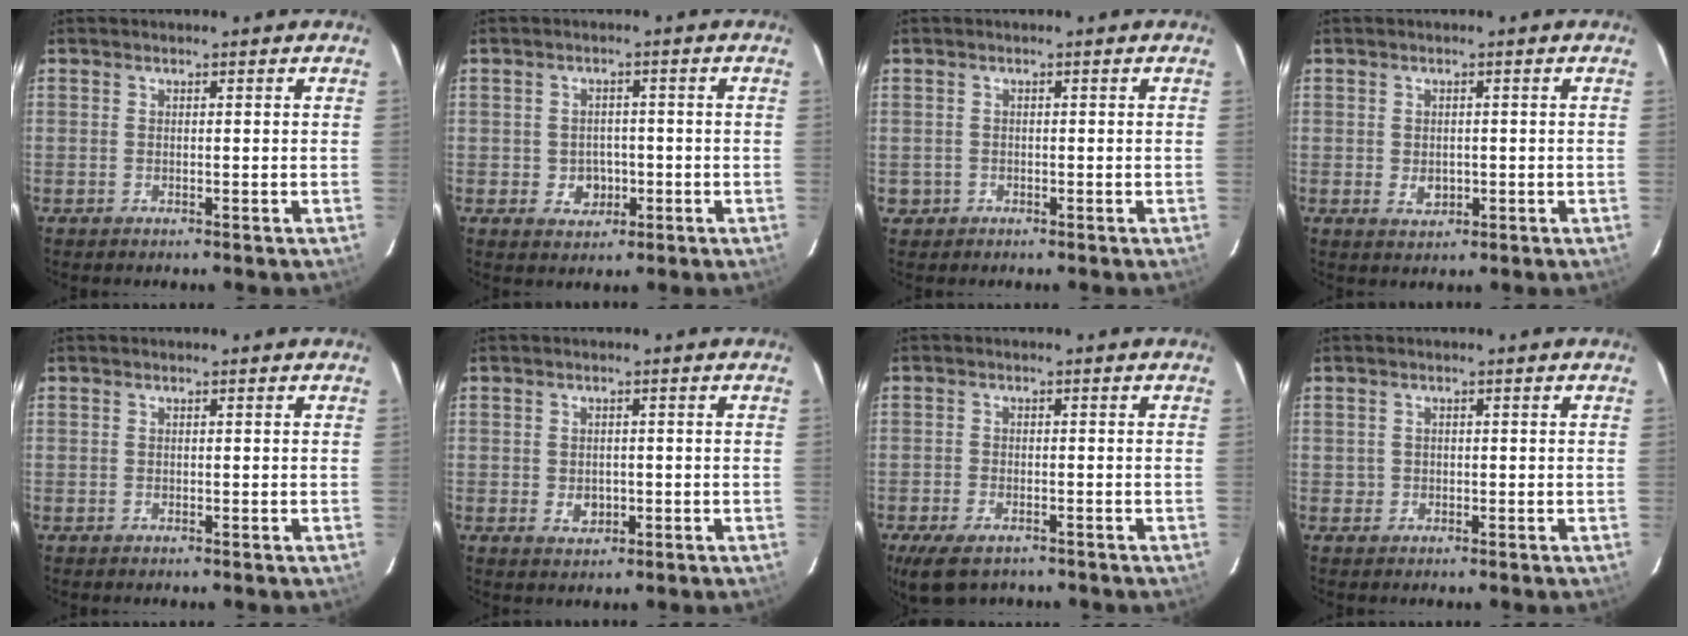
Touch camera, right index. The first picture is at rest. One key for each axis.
{"total": 4.0, "fx": -0.8, "fy": 3.7, "fz": 1.2, "tx": -0.030, "ty": 0.010, "tz": 0.000}
{"total": 2.1, "fx": -0.5, "fy": 2.1, "fz": 0.1, "tx": -0.002, "ty": 0.008, "tz": -0.003}
{"total": 2.6, "fx": -0.3, "fy": 2.2, "fz": 1.4, "tx": -0.023, "ty": -0.001, "tz": -0.001}
{"total": 0.0}
{"total": 2.9, "fx": -0.5, "fy": 2.5, "fz": 1.4, "tx": -0.025, "ty": 0.001, "tz": -0.001}
{"total": 7.1, "fx": -5.0, "fy": 3.4, "fz": 3.7, "tx": -0.093, "ty": -0.022, "tz": -0.086}
{"total": 1.2, "fx": -0.1, "fy": 1.2, "fz": 0.1, "tx": 0.002, "ty": 0.002, "tz": 0.002}